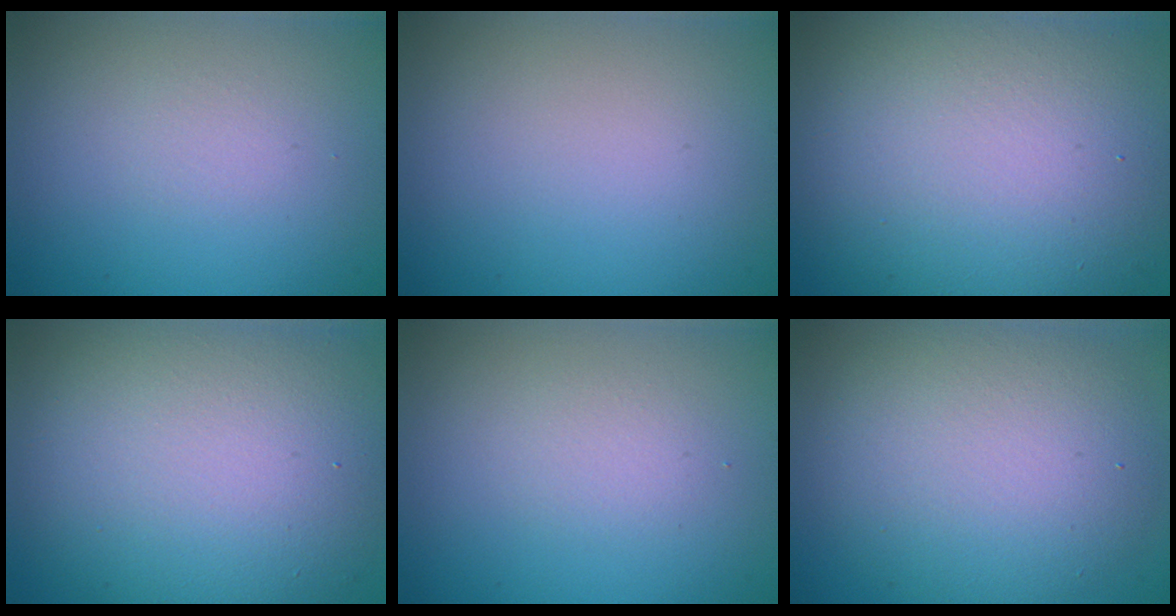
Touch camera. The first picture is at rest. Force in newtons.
{"total": 0.0}
{"total": 13.9, "press": 13.8, "slide": 0.9}
{"total": 11.9, "press": 11.9, "slide": 0.5}
{"total": 1.3, "press": 1.3, "slide": 0.1}
{"total": 7.3, "press": 7.2, "slide": 0.8}